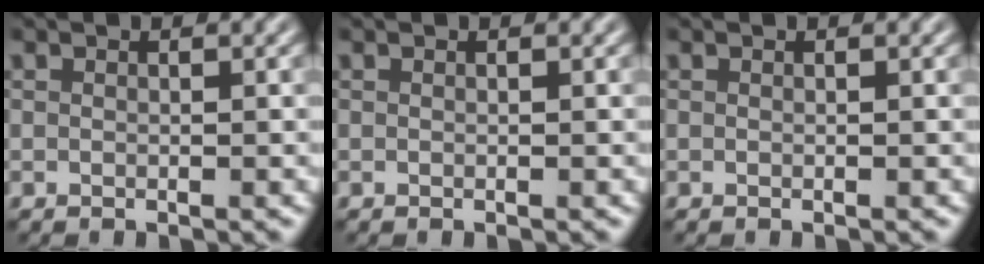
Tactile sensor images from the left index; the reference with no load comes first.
{"total": 0.0}
{"total": 0.0}